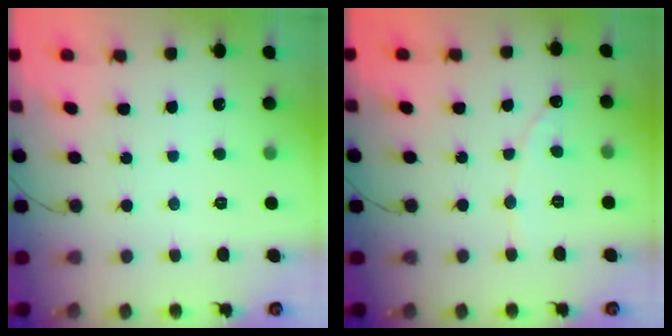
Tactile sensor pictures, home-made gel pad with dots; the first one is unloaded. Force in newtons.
{"total": 2.3, "press": 2.3, "slide": 0.2}